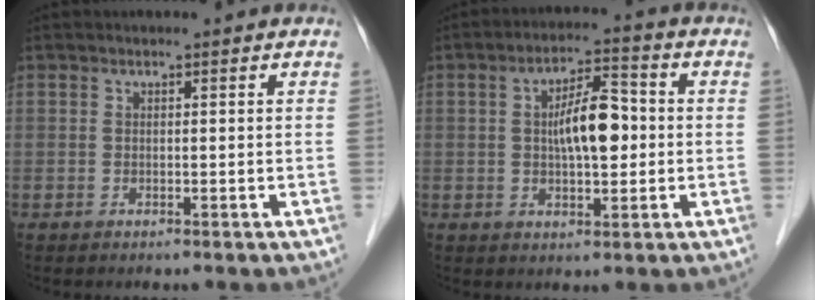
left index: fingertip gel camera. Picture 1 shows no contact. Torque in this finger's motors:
{"motor_torque": [0.10, -0.01, 0.35, 0.08]}